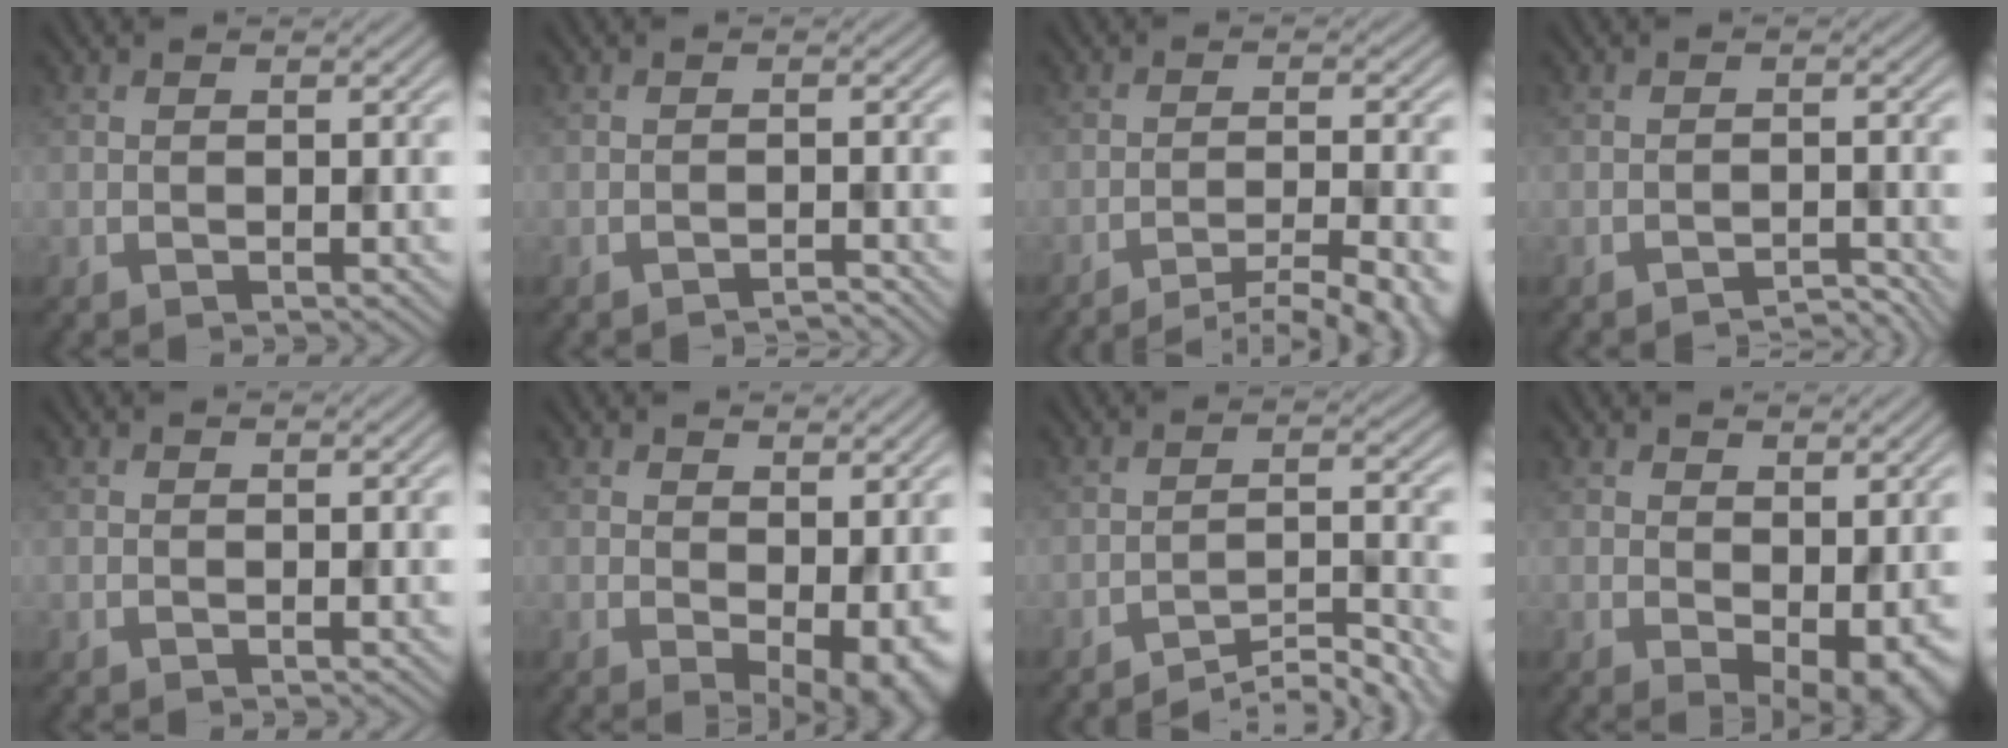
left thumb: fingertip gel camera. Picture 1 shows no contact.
{"total": 1.4, "force": [-1.3, 0.1, 0.5], "torque": [0.000, 0.007, -0.029]}
{"total": 9.8, "force": [-7.9, 1.6, 5.4], "torque": [-0.079, 0.002, -0.099]}
{"total": 2.0, "force": [-1.8, 0.2, 0.6], "torque": [-0.001, 0.007, -0.036]}
{"total": 0.0}
{"total": 5.1, "force": [0.0, 2.3, 4.6], "torque": [-0.066, -0.011, 0.010]}
{"total": 6.3, "force": [-5.3, 0.8, 3.3], "torque": [-0.059, 0.013, -0.086]}
{"total": 4.8, "force": [-0.3, 2.3, 4.2], "torque": [-0.058, -0.010, 0.005]}